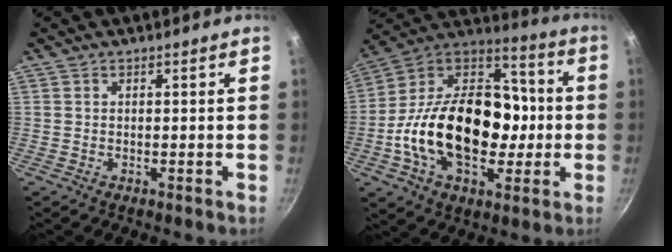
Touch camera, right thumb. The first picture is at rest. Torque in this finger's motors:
{"motor_torque": [2.55, 2.46, 2.13, -0.64, 0.53]}